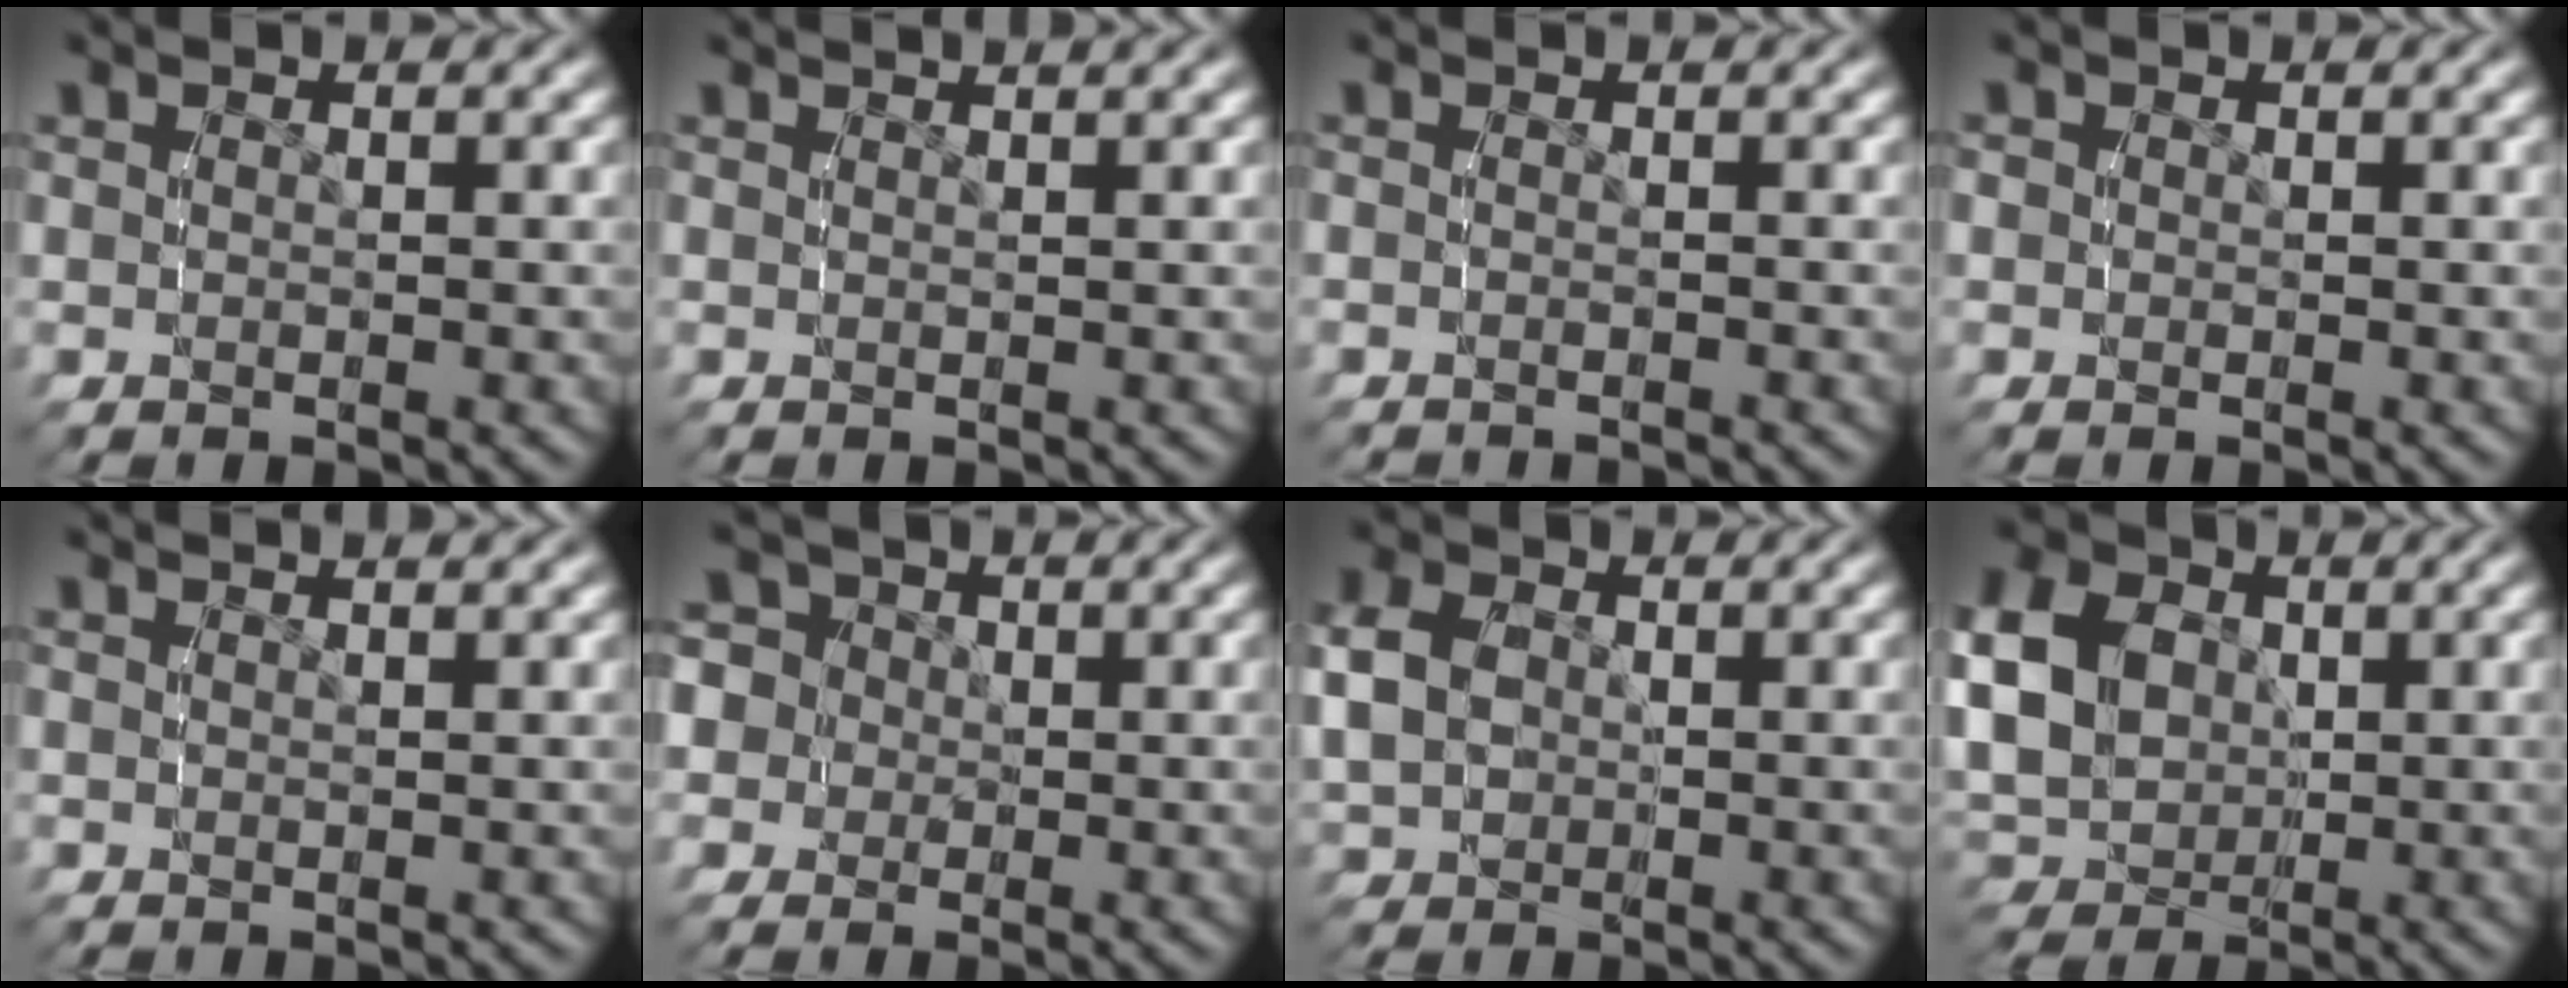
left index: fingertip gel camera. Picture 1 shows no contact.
{"total": 1.5, "force": [1.4, -0.3, 0.5], "torque": [-0.003, 0.004, 0.020]}
{"total": 1.5, "force": [-1.4, -0.3, -0.3], "torque": [0.003, -0.002, -0.028]}
{"total": 0.6, "force": [-0.1, 0.6, 0.0], "torque": [-0.008, -0.003, -0.001]}
{"total": 1.2, "force": [1.1, -0.3, 0.2], "torque": [0.002, 0.003, 0.017]}
{"total": 9.5, "force": [0.1, 8.8, 3.6], "torque": [-0.103, -0.027, -0.009]}
{"total": 4.6, "force": [-0.5, 3.9, 2.4], "torque": [-0.069, -0.019, -0.004]}
{"total": 9.6, "force": [-0.1, 8.1, 5.2], "torque": [-0.128, -0.031, 0.001]}